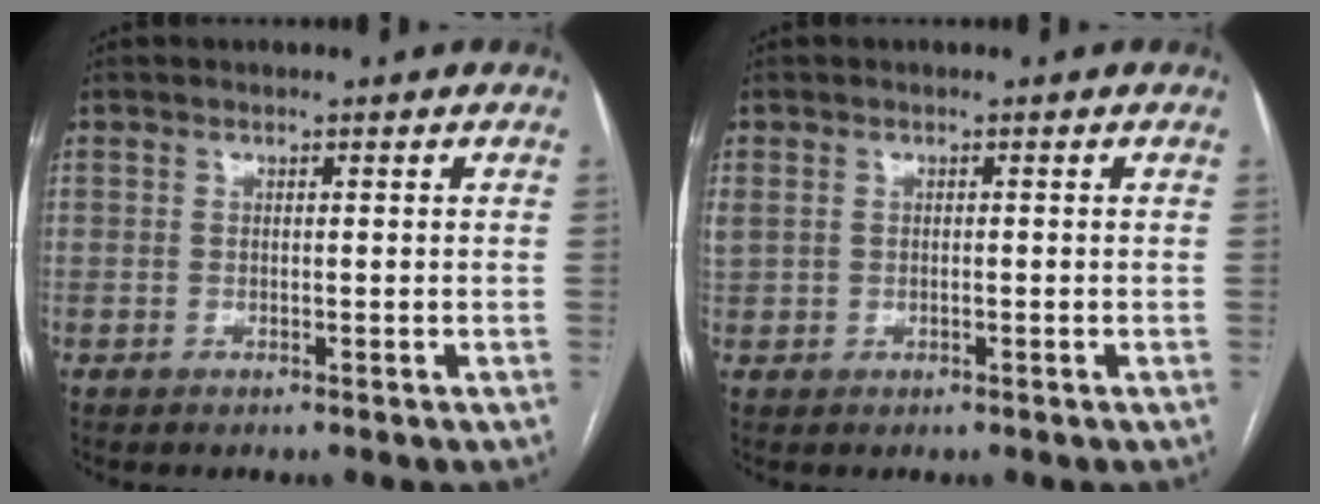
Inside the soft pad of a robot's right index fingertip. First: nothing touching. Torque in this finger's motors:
{"motor_torque": [0.44, 0.32, 0.23, 0.05]}